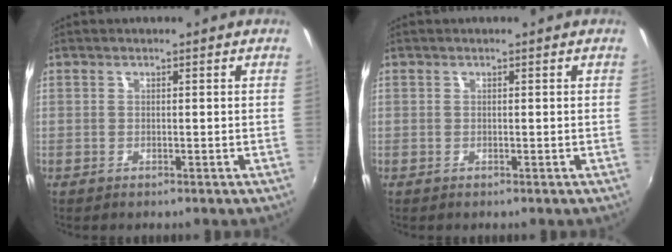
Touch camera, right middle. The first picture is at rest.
{"total": 0.0}